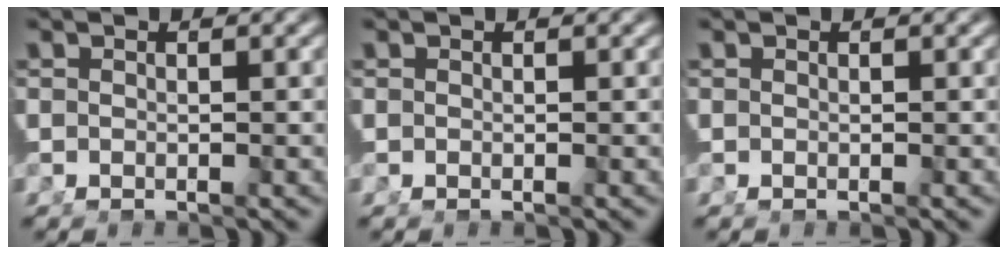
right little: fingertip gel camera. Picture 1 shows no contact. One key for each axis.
{"total": 0.0}
{"total": 0.0}